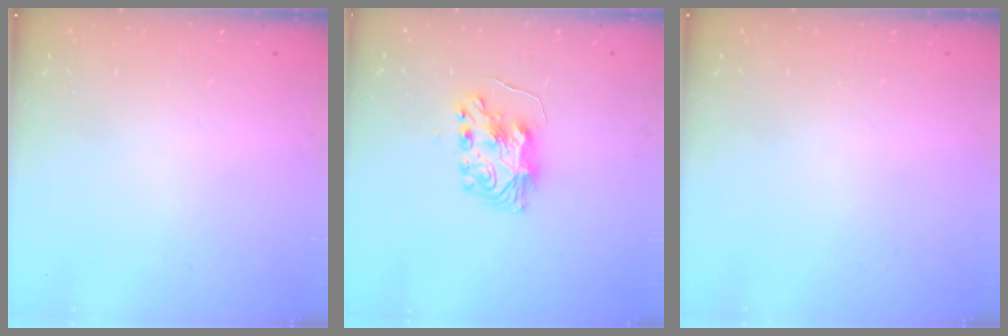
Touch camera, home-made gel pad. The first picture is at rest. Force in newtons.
{"total": 9.0, "press": 9.0, "slide": 0.5}
{"total": 0.0}